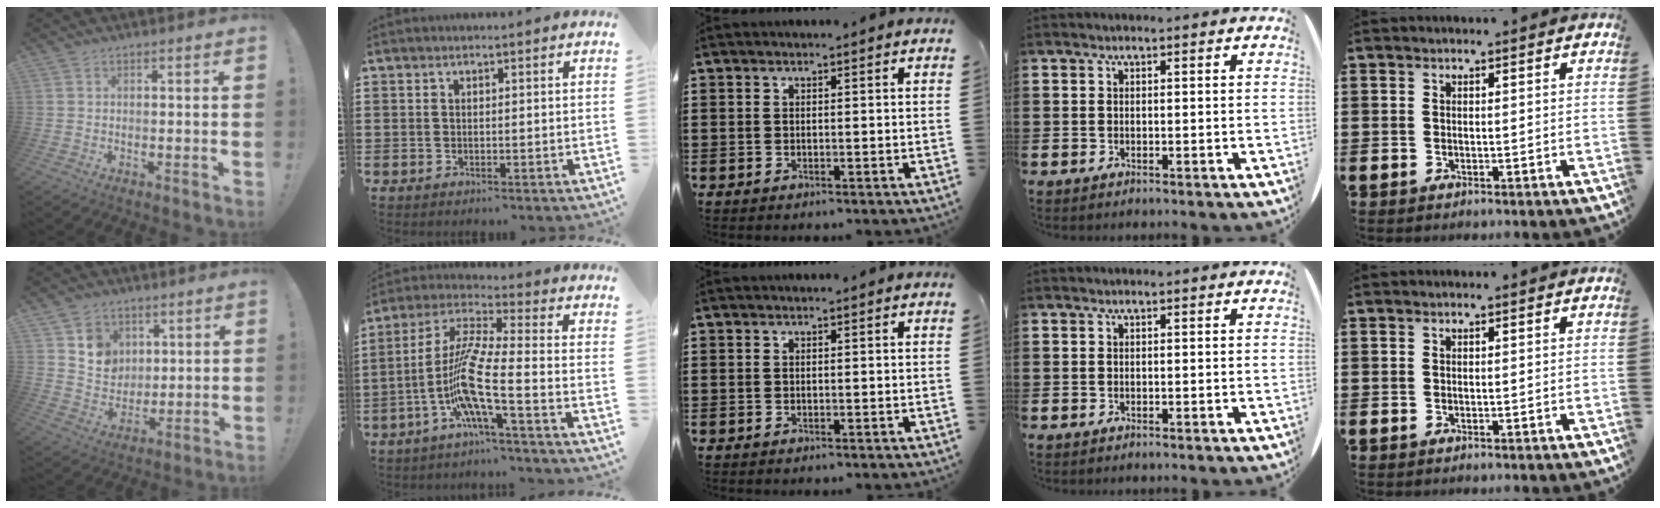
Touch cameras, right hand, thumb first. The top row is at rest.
{"thumb": {"total": 8.7, "force": [4.6, 7.1, 1.7], "torque": [-0.014, -0.037, 0.090]}, "index": {"total": 10.6, "force": [-4.3, 0.9, 9.7], "torque": [-0.224, -0.022, -0.094]}}